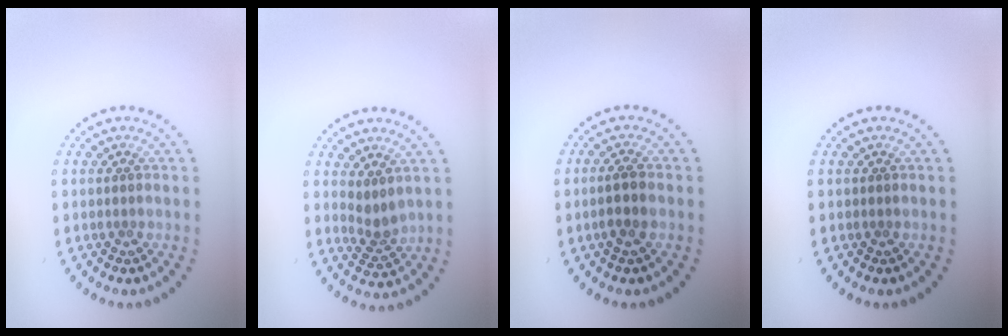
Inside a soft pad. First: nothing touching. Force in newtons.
{"total": 2.0, "press": 1.5, "slide": 1.3}
{"total": 2.0, "press": 1.8, "slide": 0.7}
{"total": 0.0}